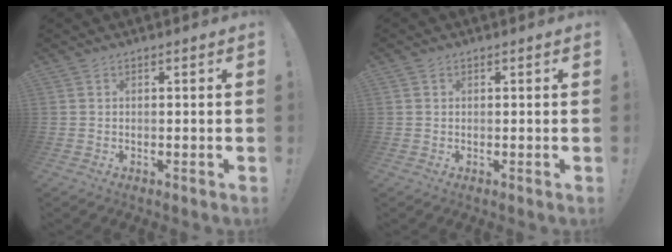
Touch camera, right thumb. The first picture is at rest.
{"total": 0.7, "force": [0.3, 0.6, 0.0], "torque": [0.007, -0.001, 0.004]}